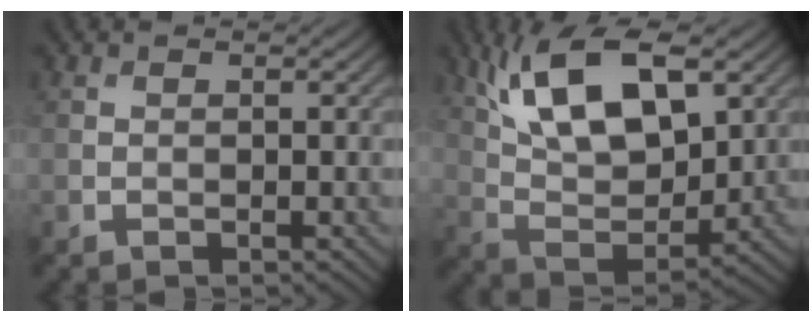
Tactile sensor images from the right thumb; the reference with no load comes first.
{"total": 13.6, "force": [6.3, 6.1, 10.4], "torque": [-0.206, 0.004, 0.119]}